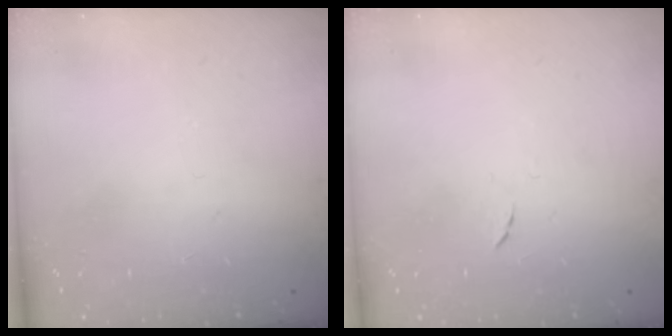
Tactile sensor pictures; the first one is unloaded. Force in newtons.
{"total": 4.5, "press": 4.5, "slide": 0.5}